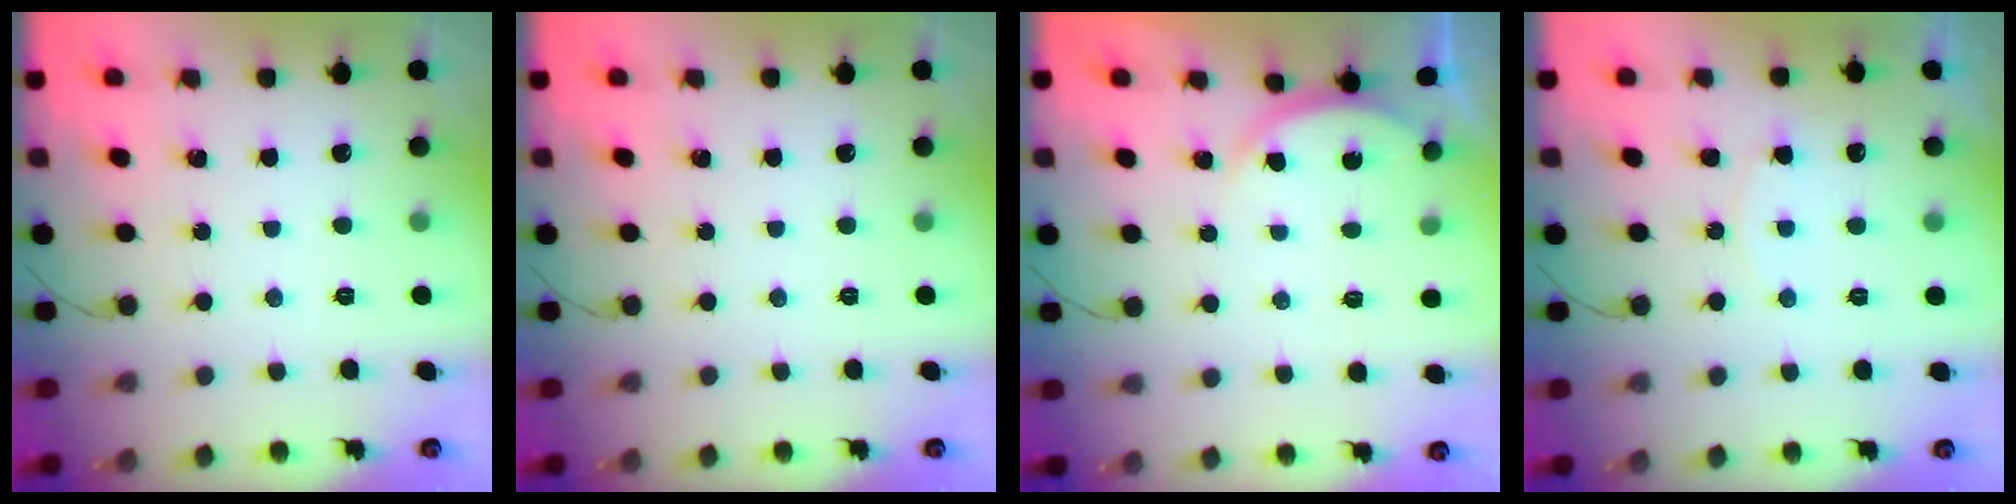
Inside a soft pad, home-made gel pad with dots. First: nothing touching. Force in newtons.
{"total": 0.0}
{"total": 2.4, "press": 2.4, "slide": 0.3}
{"total": 5.7, "press": 5.6, "slide": 0.6}